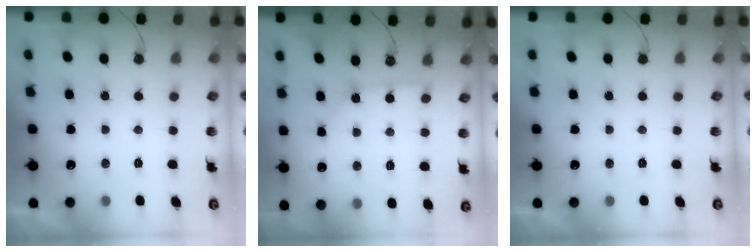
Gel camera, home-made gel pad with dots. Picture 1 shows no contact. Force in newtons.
{"total": 2.7, "press": 2.7, "slide": 0.4}
{"total": 0.0}